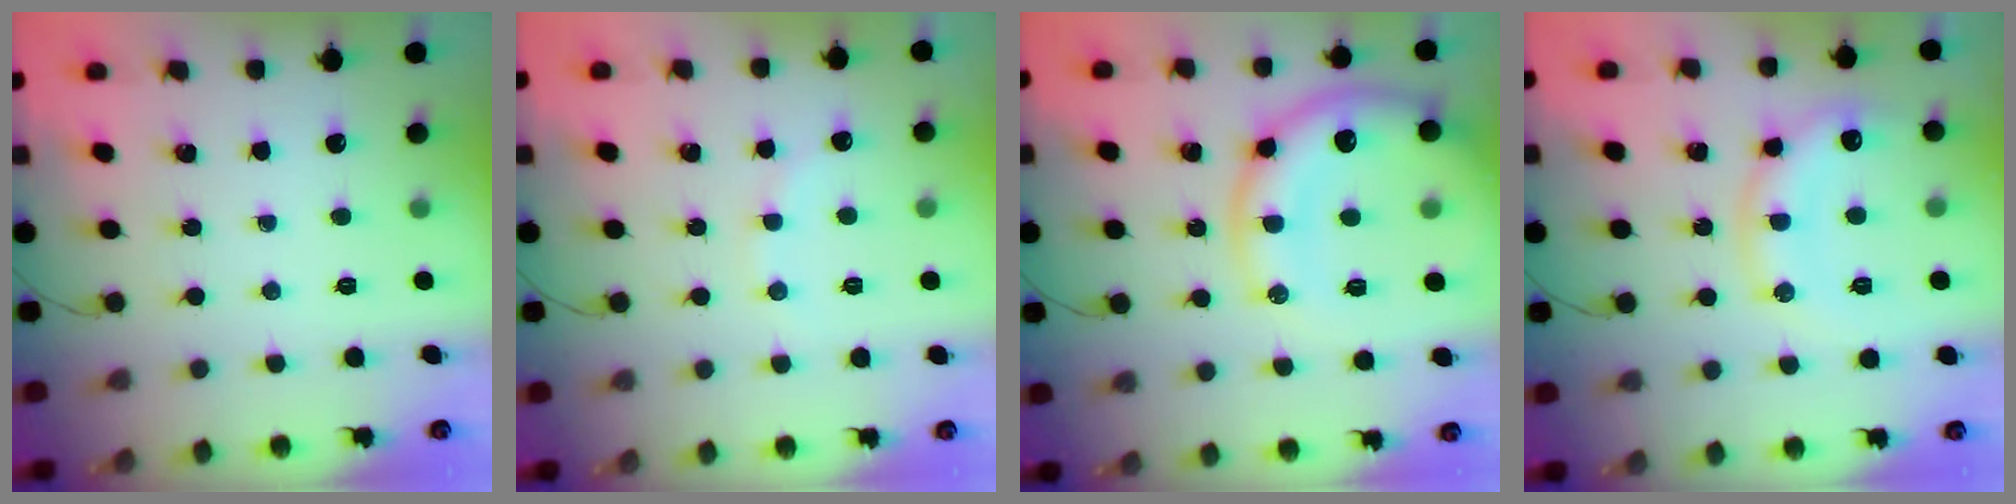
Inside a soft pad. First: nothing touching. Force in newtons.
{"total": 3.9, "press": 3.7, "slide": 1.1}
{"total": 17.0, "press": 16.9, "slide": 2.4}
{"total": 13.0, "press": 12.9, "slide": 0.7}